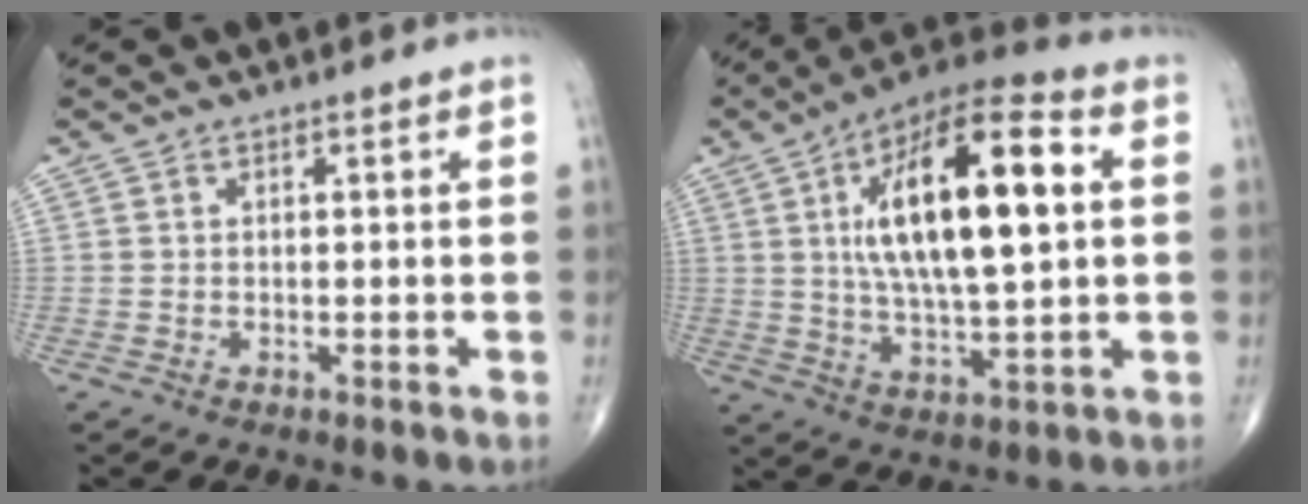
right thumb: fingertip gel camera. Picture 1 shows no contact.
{"total": 21.5, "force": [4.1, 7.7, 19.7], "torque": [-0.323, 0.010, 0.063]}